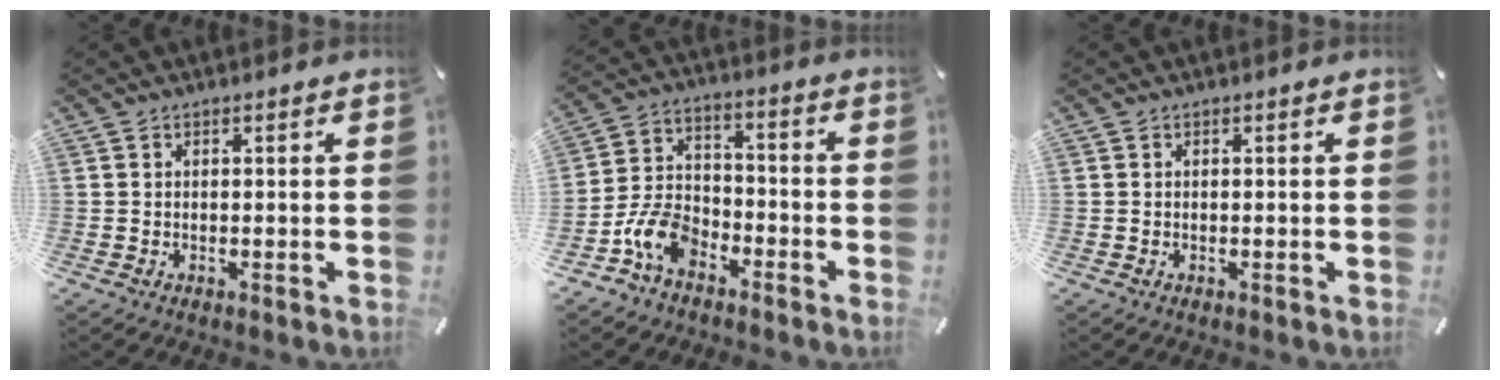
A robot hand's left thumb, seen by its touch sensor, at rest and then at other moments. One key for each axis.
{"total": 10.2, "fx": -6.3, "fy": 6.7, "fz": 4.4, "tx": -0.100, "ty": 0.041, "tz": -0.119}
{"total": 0.0}